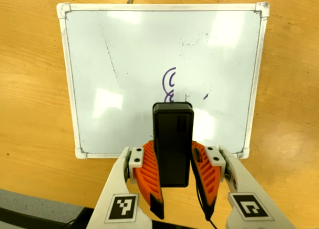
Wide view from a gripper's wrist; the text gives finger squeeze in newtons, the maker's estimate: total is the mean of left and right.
{"total": 7.7, "left": 6.3, "right": 9.1}